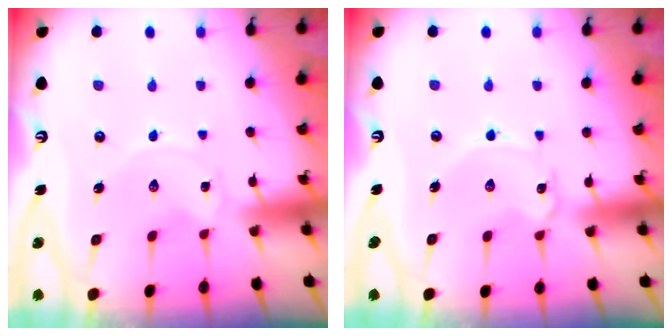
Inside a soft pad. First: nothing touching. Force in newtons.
{"total": 2.2, "press": 2.2, "slide": 0.3}